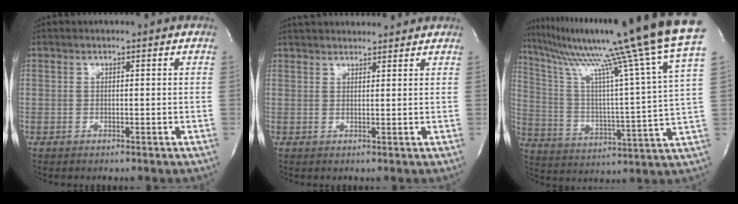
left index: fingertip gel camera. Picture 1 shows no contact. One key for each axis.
{"total": 8.2, "fx": 7.7, "fy": 1.8, "fz": 2.2, "tx": -0.028, "ty": 0.032, "tz": 0.105}
{"total": 27.7, "fx": 22.7, "fy": -3.3, "fz": 15.5, "tx": -0.268, "ty": -0.058, "tz": 0.326}